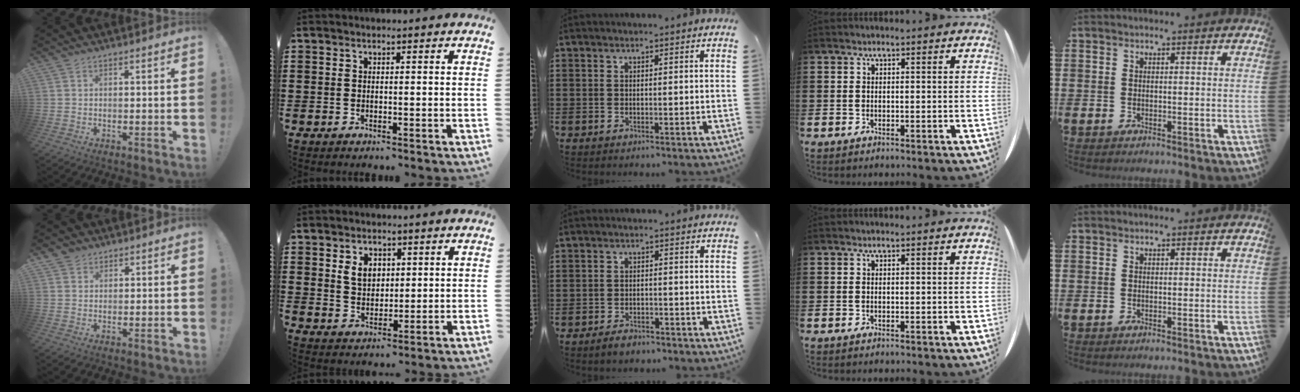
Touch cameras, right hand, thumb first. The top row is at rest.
{"thumb": {"total": 2.8, "force": [2.1, 1.9, 0.1], "torque": [0.007, -0.012, 0.036]}, "index": {"total": 4.3, "force": [1.5, 3.3, 2.4], "torque": [-0.052, 0.008, 0.024]}, "middle": {"total": 2.1, "force": [-1.9, 0.6, 0.7], "torque": [-0.015, 0.002, -0.036]}}